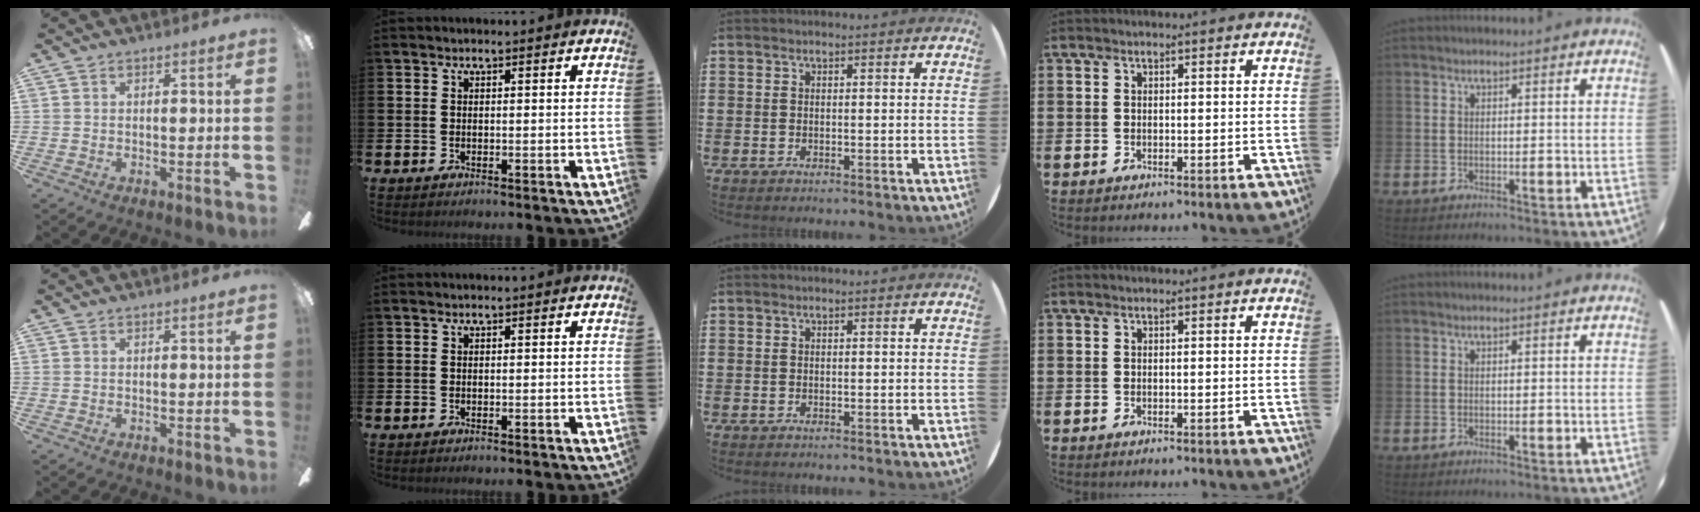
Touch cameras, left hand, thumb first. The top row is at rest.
{}